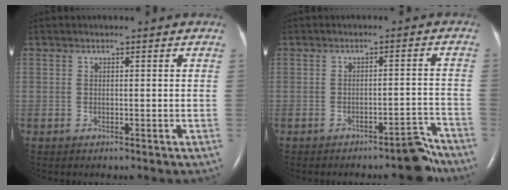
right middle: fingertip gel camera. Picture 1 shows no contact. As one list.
[{"total": 3.8, "force": [-3.4, 0.8, 1.5], "torque": [-0.005, 0.013, -0.045]}]